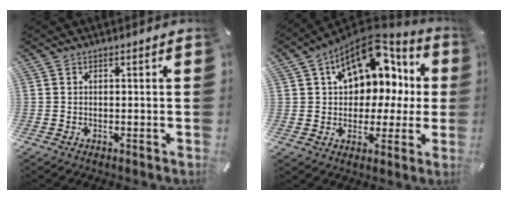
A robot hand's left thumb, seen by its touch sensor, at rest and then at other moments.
{"total": 15.3, "force": [6.8, 10.5, 8.6], "torque": [-0.124, -0.047, 0.122]}